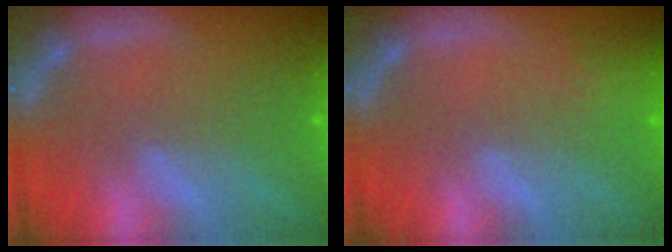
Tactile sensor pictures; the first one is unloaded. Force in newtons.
{"total": 2.4}